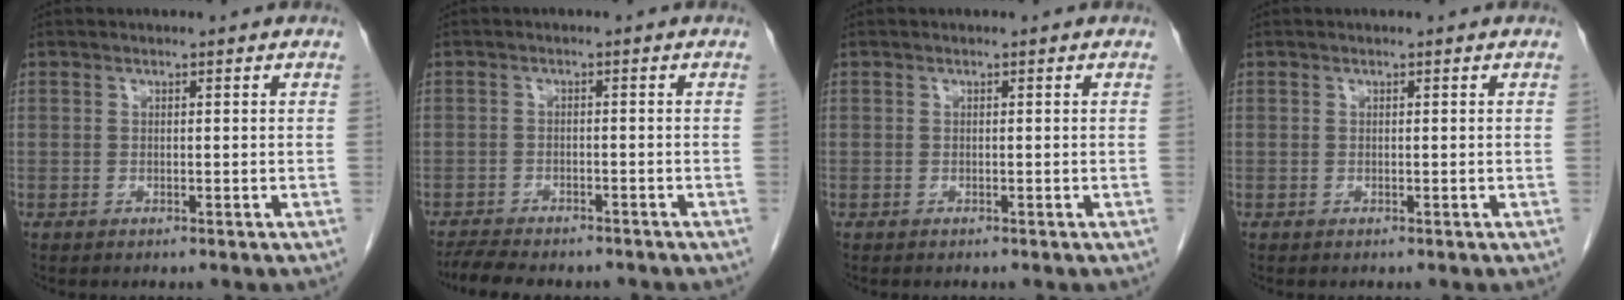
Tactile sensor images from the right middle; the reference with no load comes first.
{"total": 9.1, "force": [-7.9, 2.3, 3.7], "torque": [-0.060, -0.004, -0.114]}
{"total": 0.0}
{"total": 0.0}